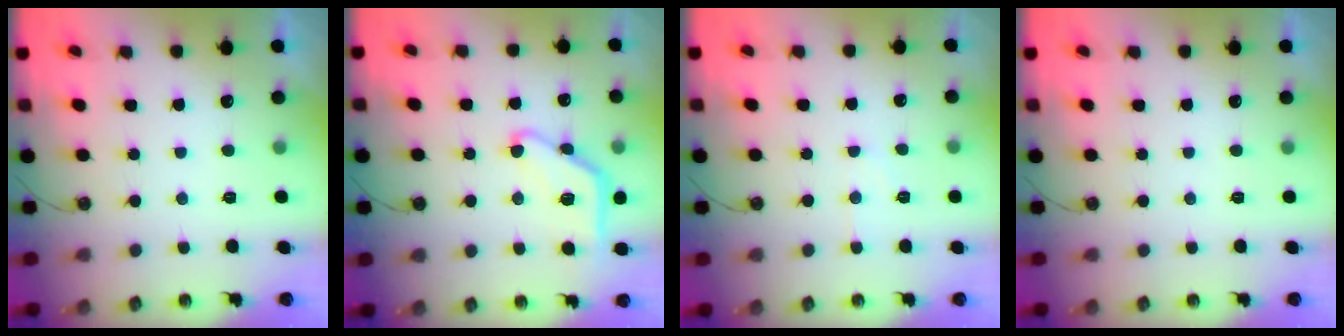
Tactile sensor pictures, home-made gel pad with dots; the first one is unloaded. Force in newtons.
{"total": 12.2, "press": 12.2, "slide": 0.6}
{"total": 5.3, "press": 5.3, "slide": 0.8}
{"total": 0.0}